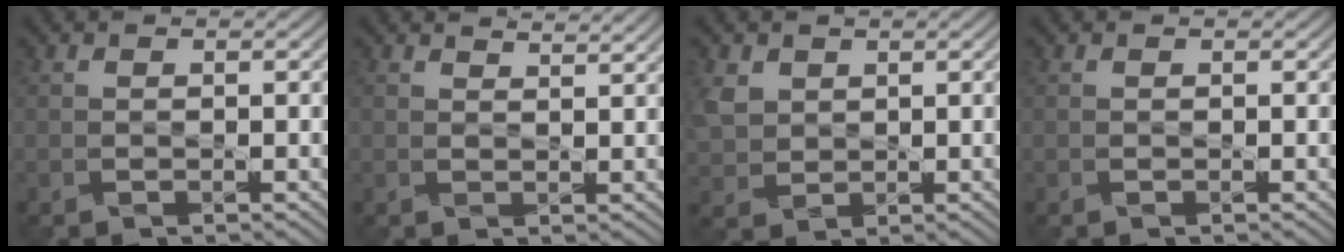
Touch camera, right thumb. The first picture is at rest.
{"total": 2.7, "force": [2.7, -0.2, 0.1], "torque": [-0.007, 0.006, 0.047]}
{"total": 3.1, "force": [2.0, 2.3, 0.8], "torque": [-0.037, 0.006, 0.042]}
{"total": 0.0}